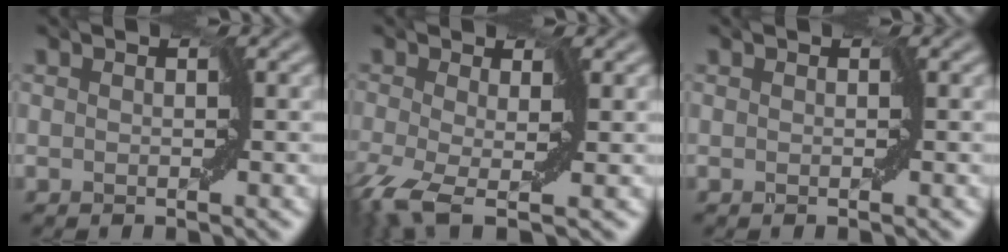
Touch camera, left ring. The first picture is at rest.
{"total": 5.9, "force": [-2.8, 2.3, 4.6], "torque": [-0.107, -0.018, -0.066]}
{"total": 0.0}